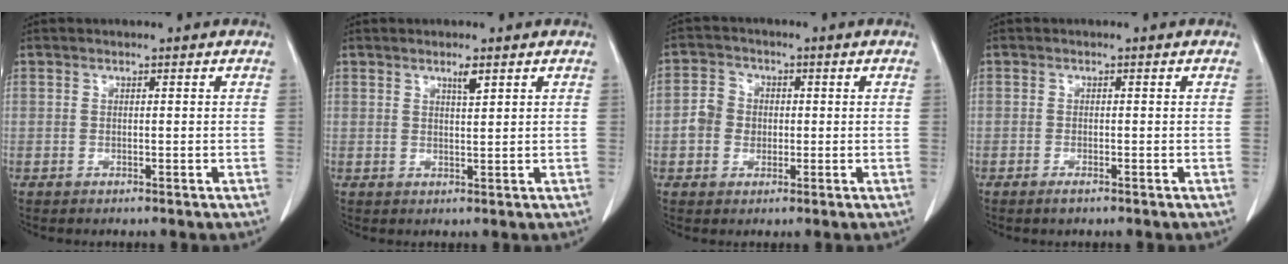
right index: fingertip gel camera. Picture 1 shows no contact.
{"total": 1.8, "force": [1.2, 0.1, 1.3], "torque": [-0.026, -0.003, 0.021]}
{"total": 4.3, "force": [-0.4, 3.9, 1.9], "torque": [-0.046, 0.018, -0.010]}
{"total": 1.1, "force": [-0.8, 0.1, 0.7], "torque": [-0.014, -0.002, -0.013]}